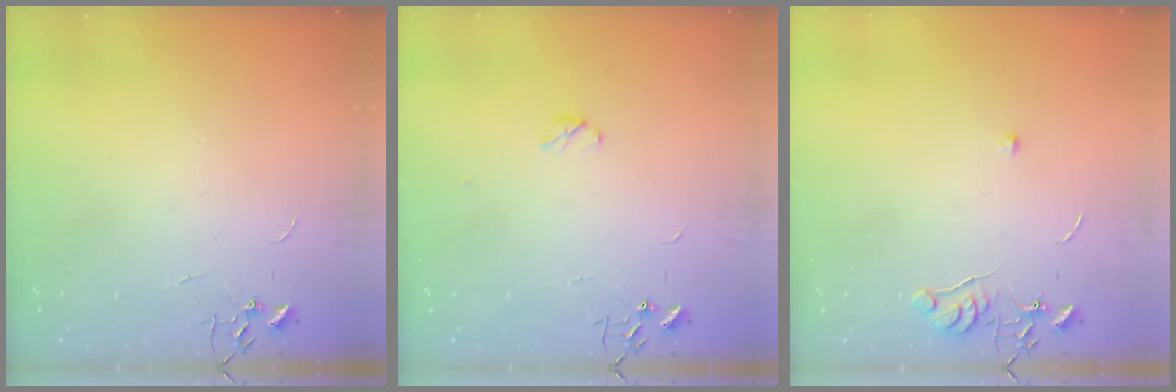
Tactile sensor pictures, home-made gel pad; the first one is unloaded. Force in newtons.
{"total": 3.8, "press": 3.7, "slide": 0.9}
{"total": 6.2, "press": 6.2, "slide": 0.7}